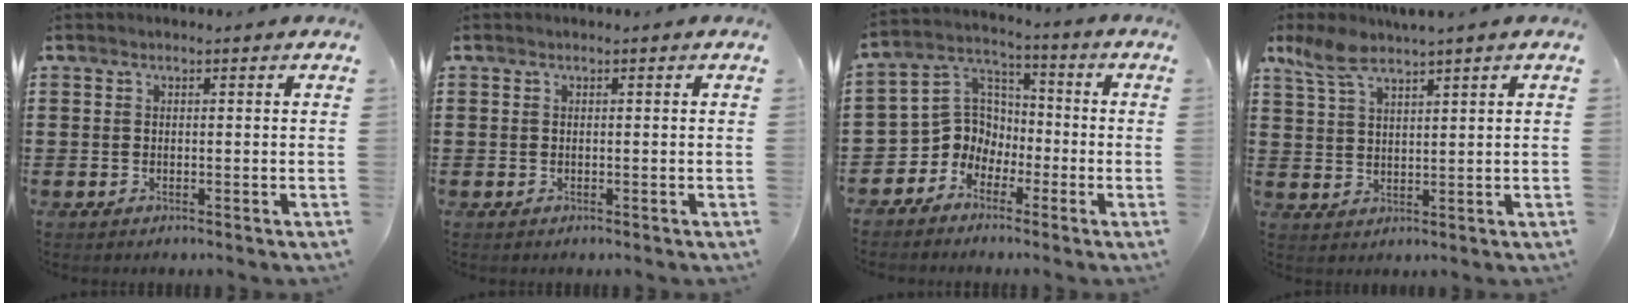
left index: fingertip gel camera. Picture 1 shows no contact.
{"total": 0.0}
{"total": 7.1, "force": [-2.9, 6.3, 1.5], "torque": [-0.070, 0.002, -0.065]}
{"total": 5.1, "force": [3.8, 1.0, 3.2], "torque": [-0.072, -0.003, 0.071]}